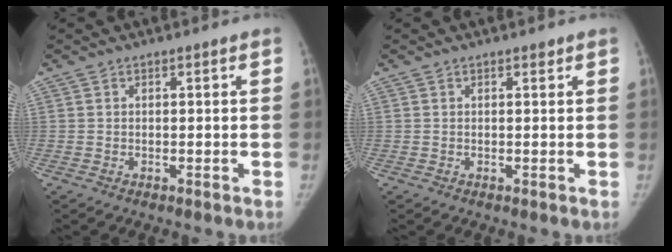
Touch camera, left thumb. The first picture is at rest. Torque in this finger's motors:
{"motor_torque": [0.07, -0.08, 0.44, -0.35, 0.05]}